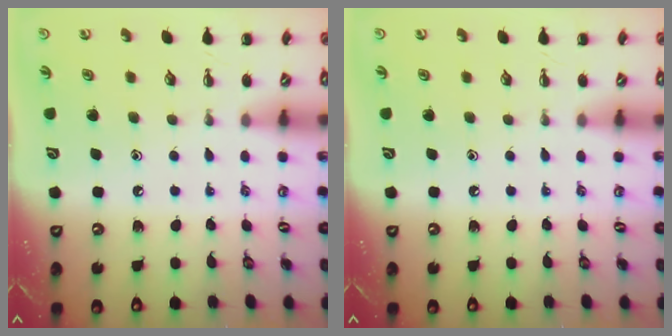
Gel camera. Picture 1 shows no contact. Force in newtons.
{"total": 0.0}